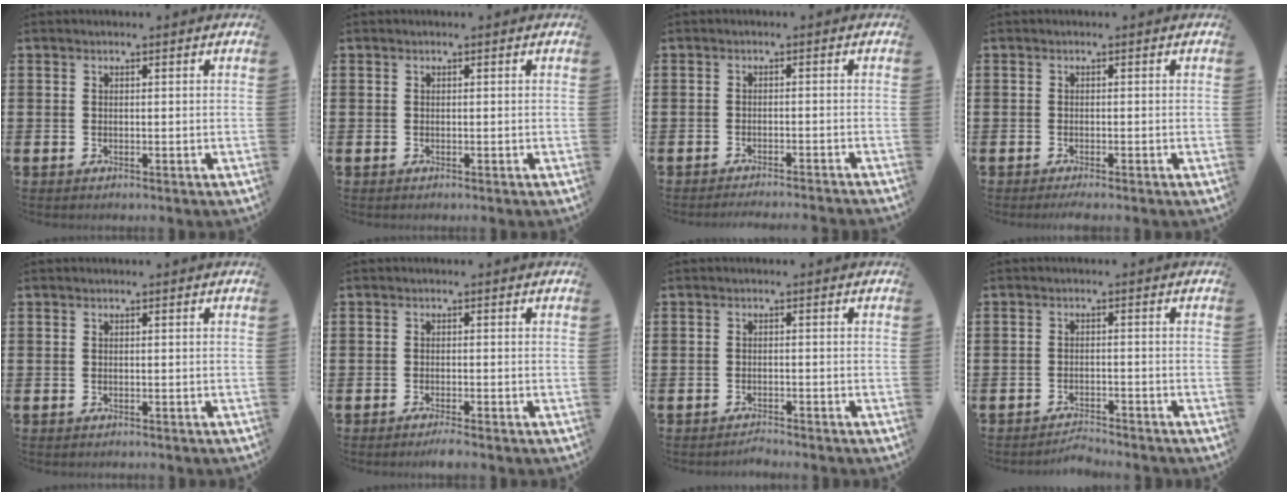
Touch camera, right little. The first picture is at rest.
{"total": 0.0}
{"total": 1.4, "force": [-1.4, -0.3, 0.1], "torque": [0.000, 0.004, -0.028]}
{"total": 0.8, "force": [-0.6, -0.1, 0.5], "torque": [-0.007, -0.002, -0.010]}
{"total": 0.0}
{"total": 1.4, "force": [-1.1, 0.0, 0.8], "torque": [-0.012, 0.001, -0.022]}
{"total": 1.1, "force": [-1.1, -0.1, 0.0], "torque": [-0.004, 0.003, -0.022]}
{"total": 1.9, "force": [-1.9, -0.1, 0.0], "torque": [-0.006, 0.005, -0.039]}